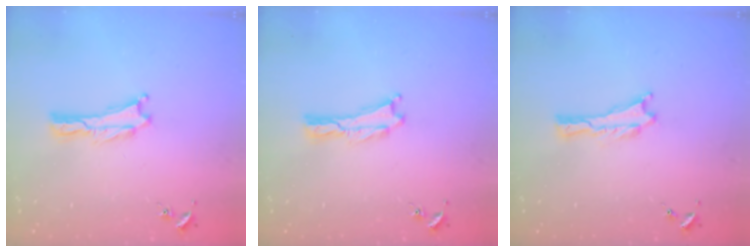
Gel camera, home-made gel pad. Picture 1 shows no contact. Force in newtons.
{"total": 0.0}
{"total": 0.0}